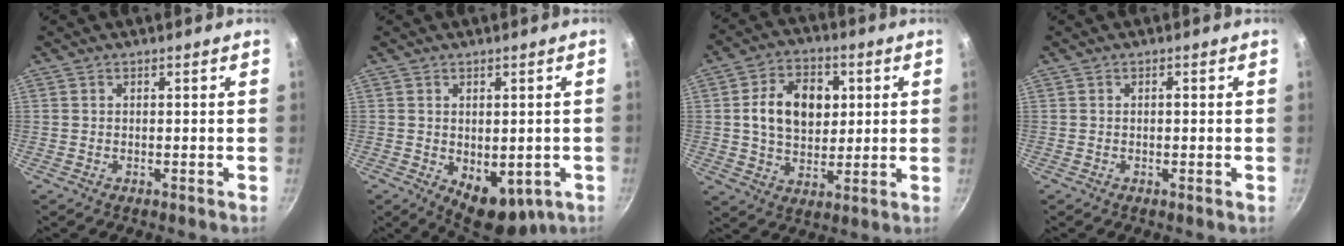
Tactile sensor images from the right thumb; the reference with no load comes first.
{"total": 9.3, "force": [-2.0, 5.7, 7.1], "torque": [-0.066, -0.011, -0.010]}
{"total": 13.1, "force": [2.3, 9.4, 8.9], "torque": [-0.117, 0.002, 0.035]}
{"total": 0.7, "force": [-0.1, 0.2, 0.6], "torque": [-0.014, 0.002, -0.004]}